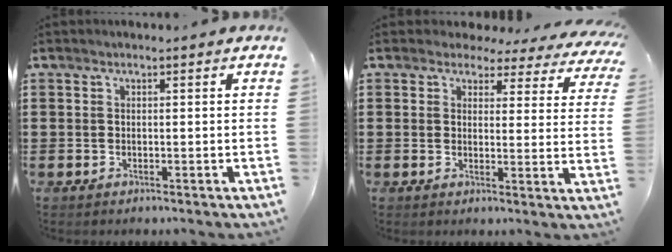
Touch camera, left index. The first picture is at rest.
{"total": 3.3, "force": [2.9, 1.3, 0.9], "torque": [-0.026, -0.016, 0.047]}